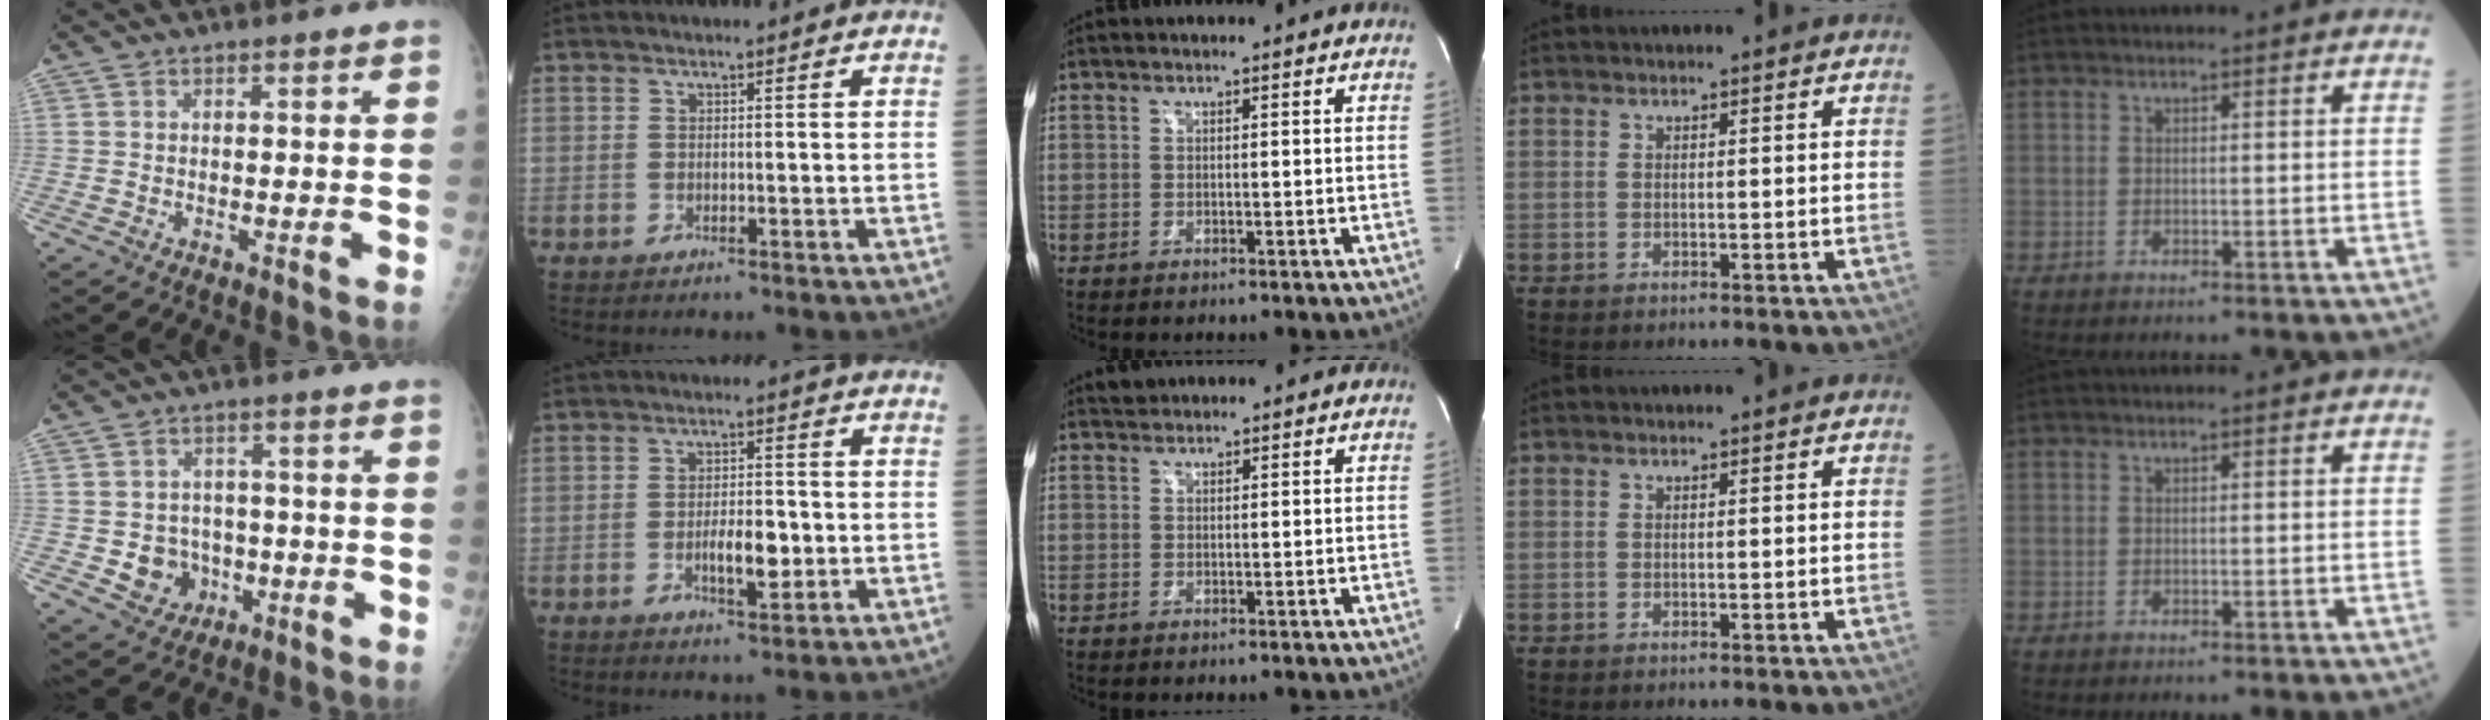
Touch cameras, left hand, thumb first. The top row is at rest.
{"thumb": {"total": 7.1, "force": [-1.5, 6.4, 2.6], "torque": [-0.007, 0.010, -0.016]}, "index": {"total": 5.0, "force": [-1.2, 1.8, 4.5], "torque": [-0.076, -0.002, -0.019]}, "middle": {"total": 1.0, "force": [0.9, 0.3, -0.1], "torque": [-0.003, 0.009, 0.017]}}